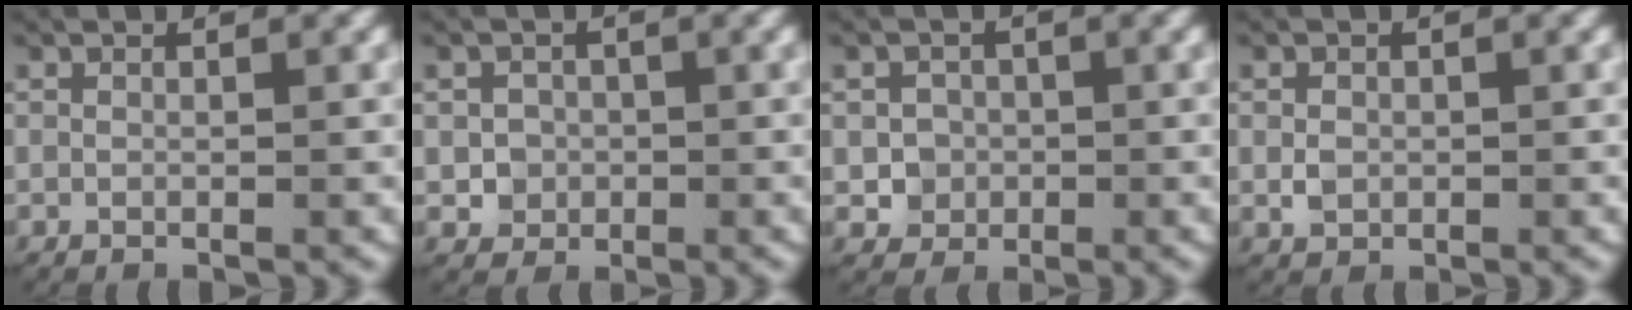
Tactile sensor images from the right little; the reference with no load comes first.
{"total": 2.2, "force": [-0.4, 2.2, 0.4], "torque": [-0.004, 0.000, -0.007]}
{"total": 2.6, "force": [-0.6, 2.5, 0.4], "torque": [-0.002, -0.001, -0.011]}
{"total": 1.1, "force": [-0.1, 0.9, 0.6], "torque": [-0.015, -0.001, 0.002]}